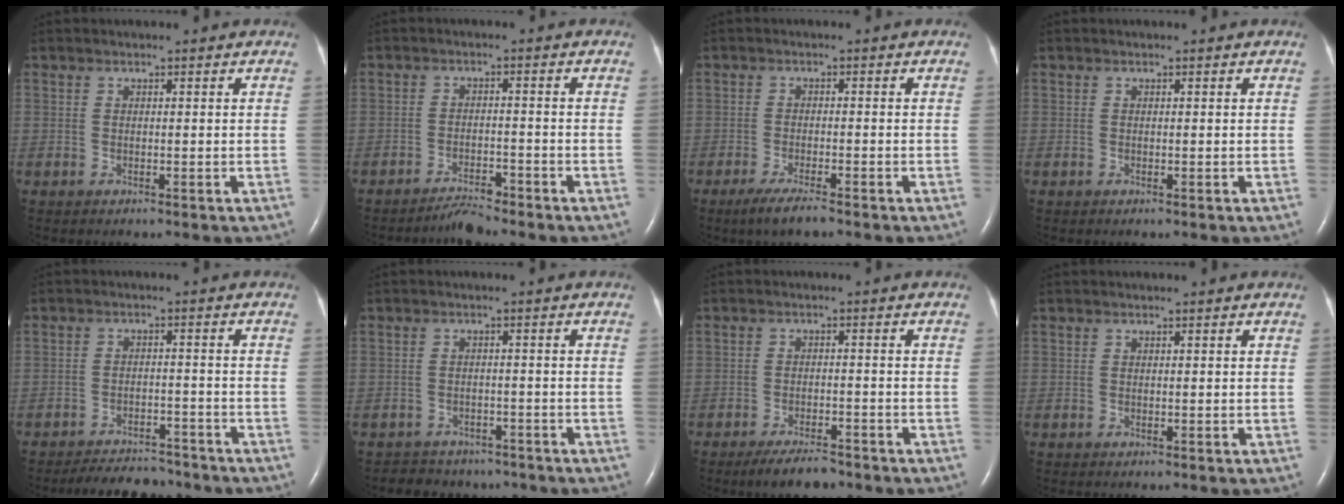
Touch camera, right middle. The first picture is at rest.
{"total": 2.9, "force": [-2.8, 0.0, 0.6], "torque": [-0.013, -0.012, -0.050]}
{"total": 4.1, "force": [-3.0, 0.3, 2.8], "torque": [-0.063, -0.011, -0.056]}
{"total": 0.0}
{"total": 8.0, "force": [-7.5, 2.2, 1.7], "torque": [-0.025, -0.003, -0.106]}
{"total": 5.8, "force": [-4.9, 3.0, 0.2], "torque": [0.000, 0.010, -0.064]}
{"total": 5.1, "force": [-4.1, 1.3, 2.6], "torque": [-0.051, -0.005, -0.068]}
{"total": 0.0}